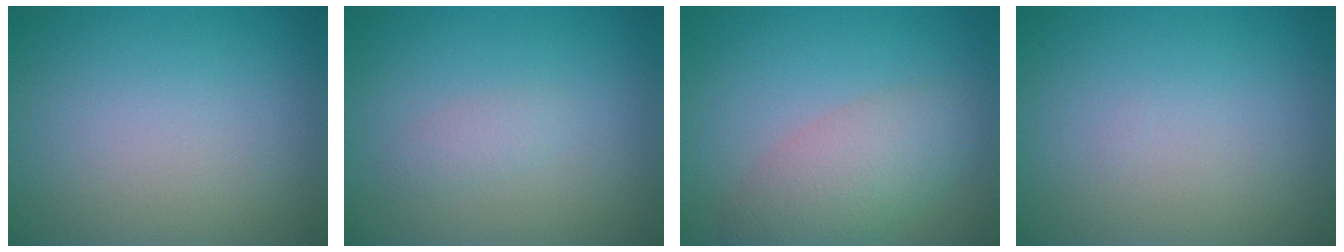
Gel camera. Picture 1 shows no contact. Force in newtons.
{"total": 1.2, "press": 1.2, "slide": 0.1}
{"total": 4.4, "press": 4.4, "slide": 0.2}
{"total": 0.0}